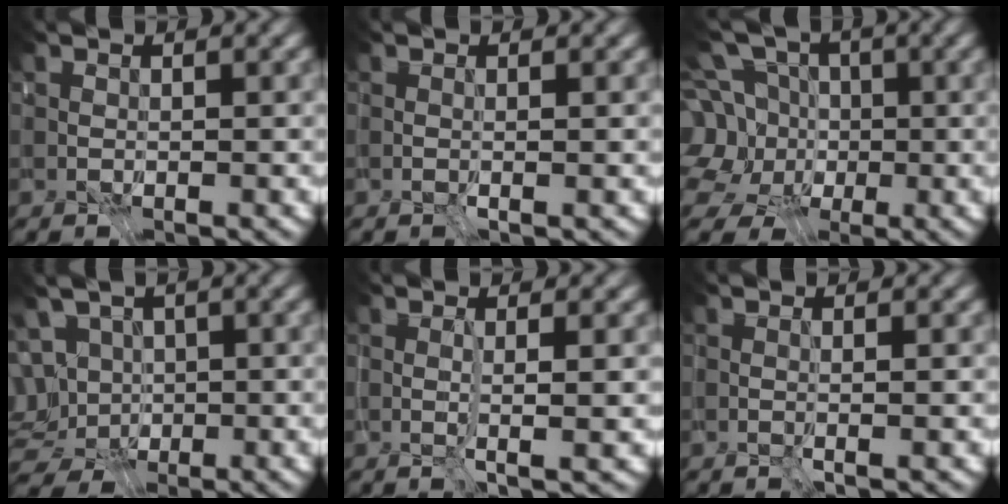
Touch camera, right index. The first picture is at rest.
{"total": 1.4, "force": [-0.4, -1.3, -0.5], "torque": [0.025, -0.014, -0.005]}
{"total": 11.1, "force": [0.4, 9.4, 5.8], "torque": [-0.148, 0.015, -0.015]}
{"total": 8.0, "force": [-2.0, 6.3, 4.6], "torque": [-0.080, -0.004, -0.048]}
{"total": 2.1, "force": [-0.6, -1.8, 0.9], "torque": [-0.001, -0.018, -0.001]}
{"total": 1.3, "force": [-0.4, -1.2, -0.2], "torque": [0.022, -0.014, -0.006]}